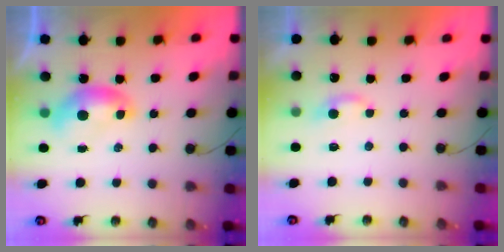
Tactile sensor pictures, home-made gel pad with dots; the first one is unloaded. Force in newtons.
{"total": 2.2, "press": 2.2, "slide": 0.5}